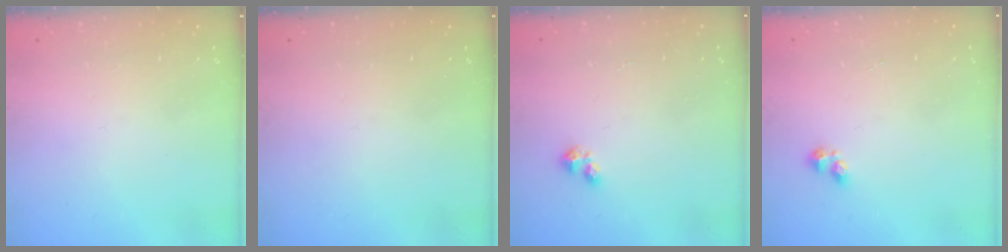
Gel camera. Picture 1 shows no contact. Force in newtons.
{"total": 0.0}
{"total": 2.4, "press": 2.4, "slide": 0.5}
{"total": 2.4, "press": 2.3, "slide": 0.8}